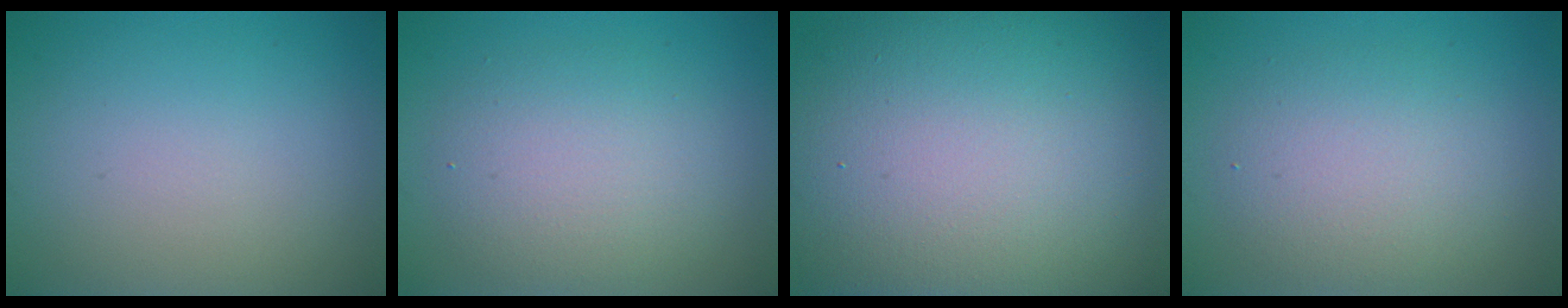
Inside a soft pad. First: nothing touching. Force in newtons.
{"total": 4.5, "press": 4.5, "slide": 0.5}
{"total": 18.3, "press": 18.3, "slide": 1.0}
{"total": 4.2, "press": 4.2, "slide": 0.3}